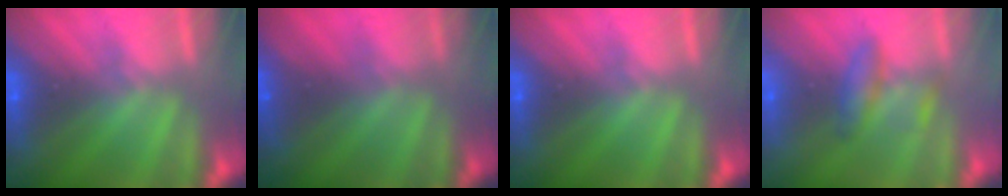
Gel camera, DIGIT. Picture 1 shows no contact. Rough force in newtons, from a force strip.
{"total": 1.4}
{"total": 0.0}
{"total": 2.1}